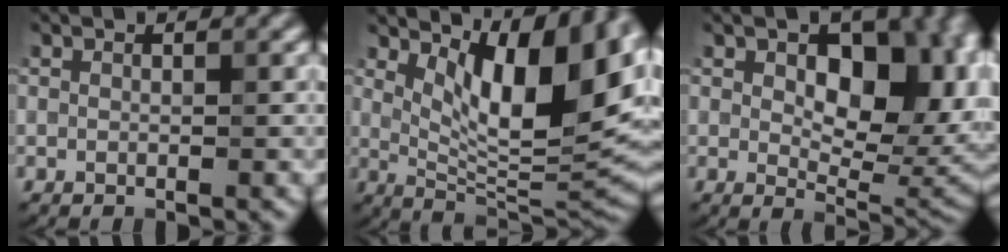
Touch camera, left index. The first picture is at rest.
{"total": 11.5, "force": [4.3, 4.2, 9.8], "torque": [-0.141, -0.008, 0.077]}
{"total": 12.3, "force": [2.6, 7.0, 9.7], "torque": [-0.114, -0.009, 0.047]}